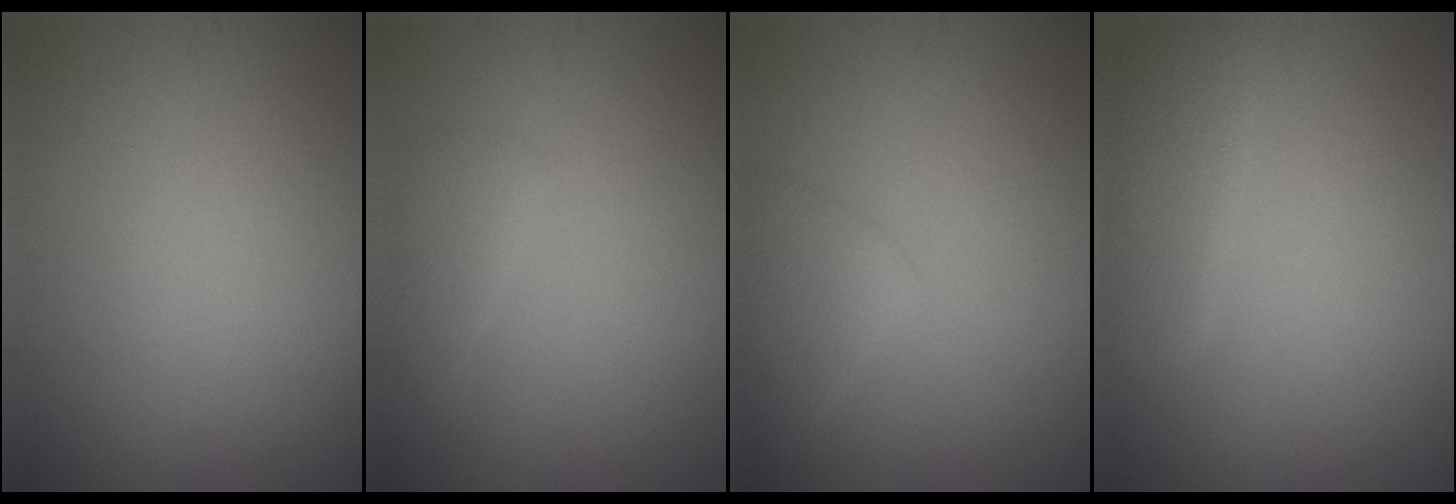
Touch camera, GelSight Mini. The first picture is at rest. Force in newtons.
{"total": 1.4, "press": 1.4, "slide": 0.2}
{"total": 2.8, "press": 2.8, "slide": 0.1}
{"total": 3.0, "press": 3.0, "slide": 0.1}